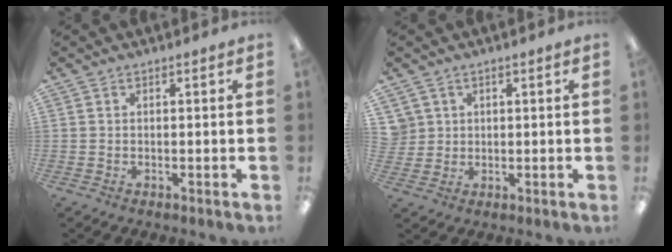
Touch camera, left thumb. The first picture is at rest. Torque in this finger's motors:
{"motor_torque": [-0.09, 0.04, 0.05, 0.03, 0.00]}